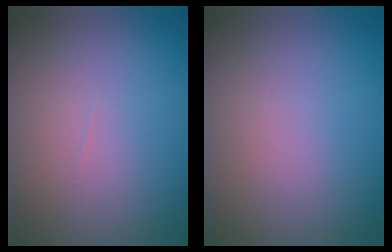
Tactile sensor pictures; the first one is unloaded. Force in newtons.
{"total": 0.0}